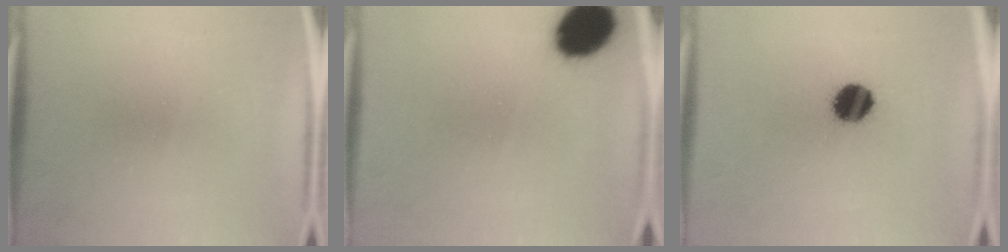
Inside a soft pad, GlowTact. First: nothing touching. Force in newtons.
{"total": 12.3}
{"total": 8.6}